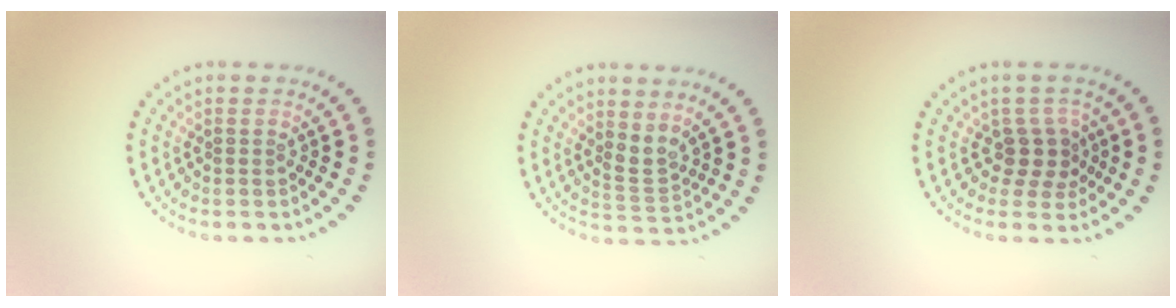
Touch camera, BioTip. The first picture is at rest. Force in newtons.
{"total": 1.9, "press": 1.4, "slide": 1.3}
{"total": 2.5, "press": 2.0, "slide": 1.6}